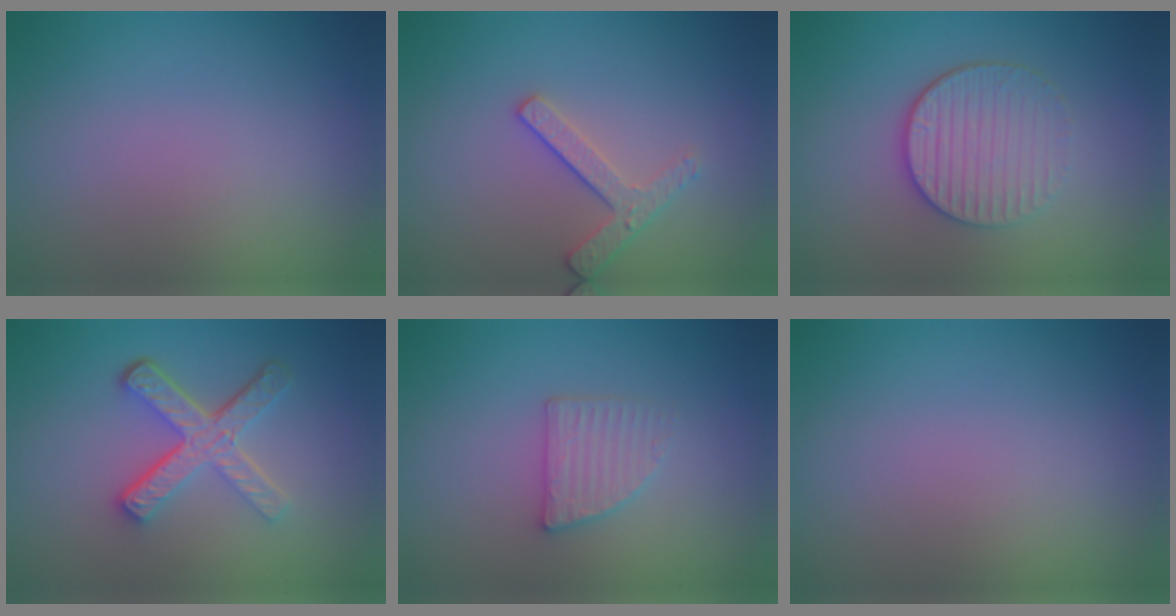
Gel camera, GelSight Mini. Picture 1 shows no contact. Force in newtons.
{"total": 2.5, "press": 2.2, "slide": 1.1}
{"total": 4.0, "press": 3.5, "slide": 2.0}
{"total": 5.0, "press": 3.6, "slide": 3.4}
{"total": 2.3, "press": 2.2, "slide": 0.5}
{"total": 0.0}